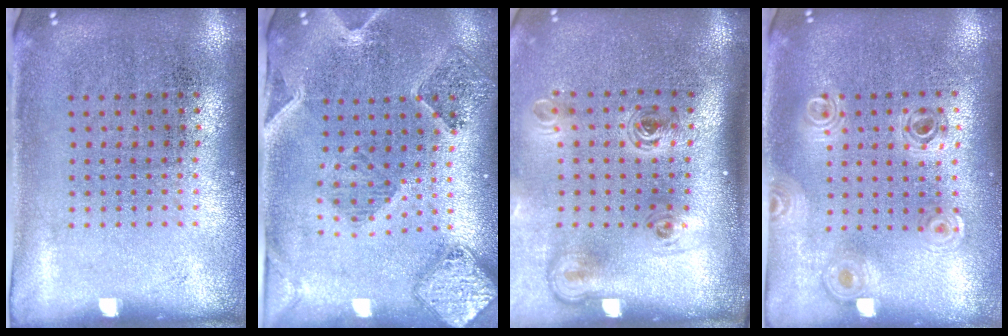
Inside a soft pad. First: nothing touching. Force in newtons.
{"total": 1.5, "press": 1.4, "slide": 0.4}
{"total": 2.3, "press": 1.4, "slide": 1.8}
{"total": 0.9, "press": 0.9, "slide": 0.1}